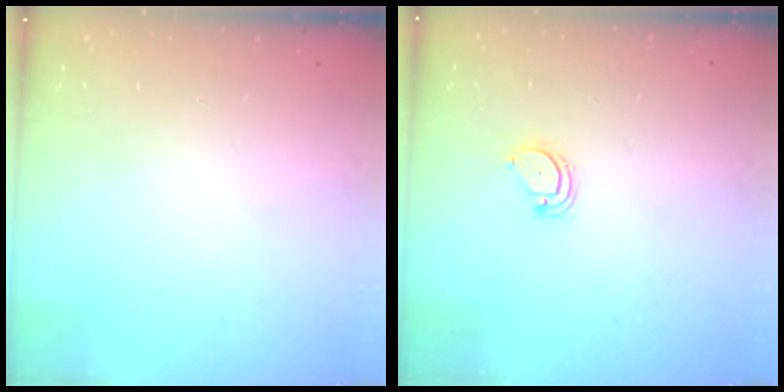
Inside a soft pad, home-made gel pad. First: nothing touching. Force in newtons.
{"total": 3.0, "press": 3.0, "slide": 0.2}